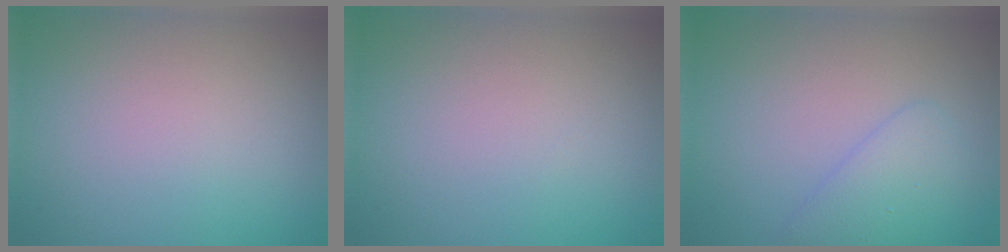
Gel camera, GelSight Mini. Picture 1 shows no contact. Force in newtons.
{"total": 0.0}
{"total": 2.8, "press": 2.8, "slide": 0.1}